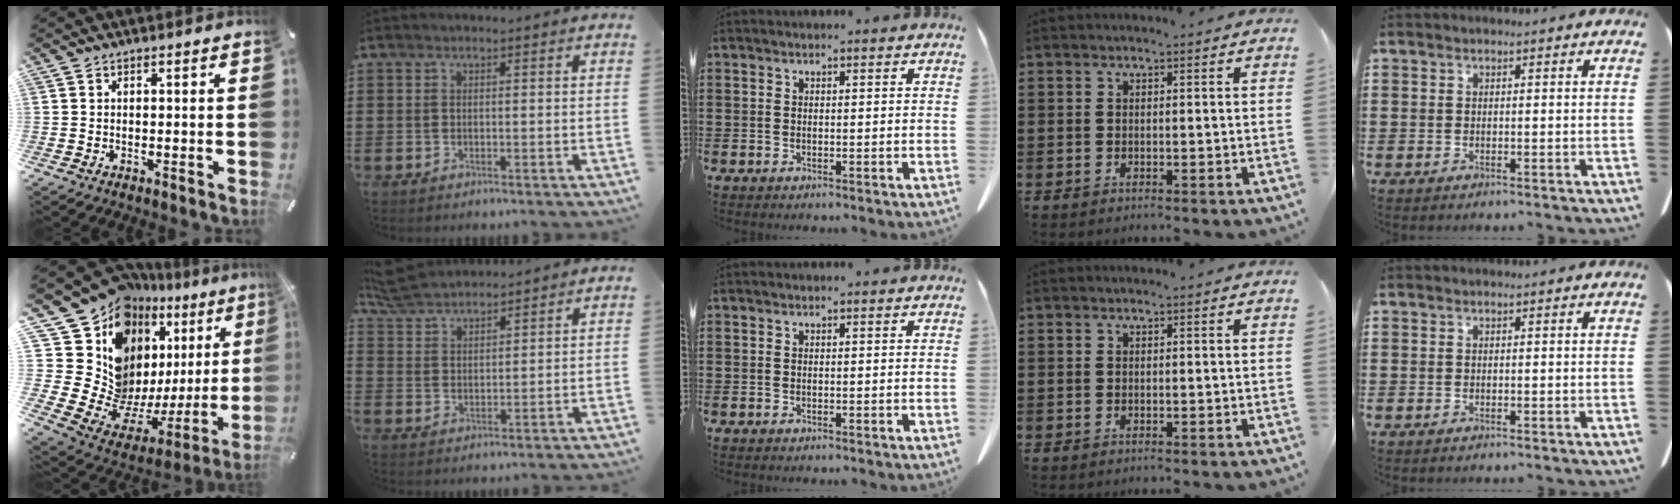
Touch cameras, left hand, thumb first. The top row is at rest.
{"thumb": {"total": 17.2, "force": [9.6, 12.0, 7.9], "torque": [-0.063, -0.154, 0.200]}, "index": {"total": 5.3, "force": [5.1, 0.8, 1.2], "torque": [-0.043, -0.014, 0.096]}}